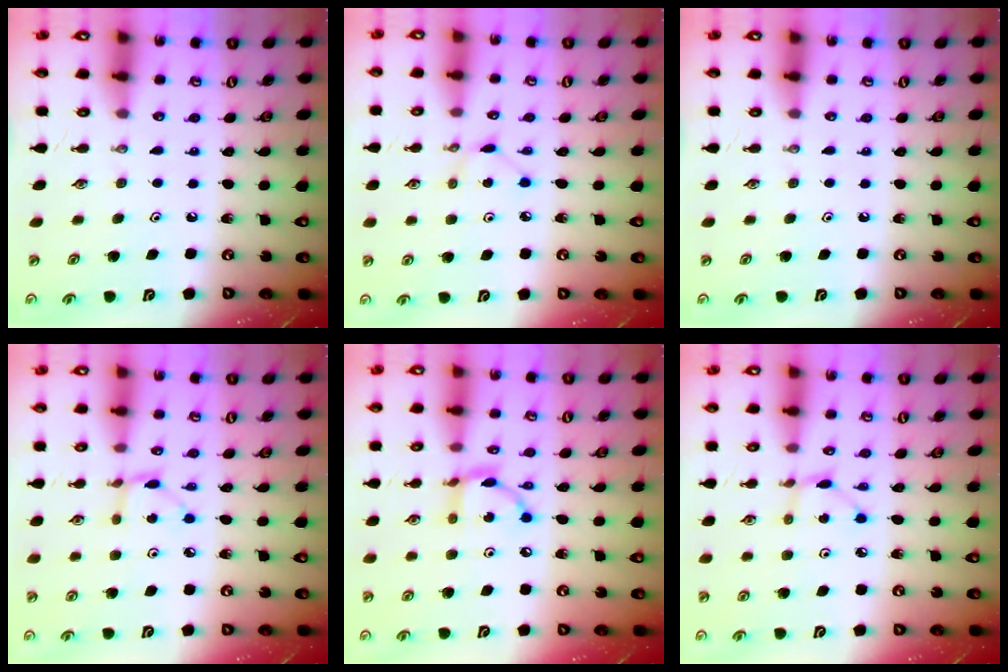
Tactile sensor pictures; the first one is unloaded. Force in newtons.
{"total": 2.8, "press": 2.8, "slide": 0.3}
{"total": 0.0}
{"total": 3.2, "press": 3.2, "slide": 0.3}
{"total": 9.3, "press": 9.3, "slide": 0.5}
{"total": 3.8, "press": 3.8, "slide": 0.4}